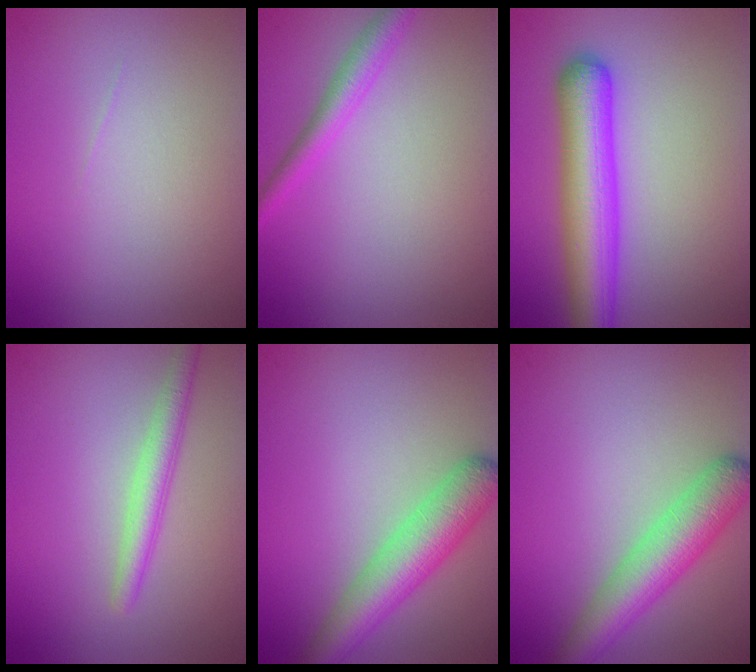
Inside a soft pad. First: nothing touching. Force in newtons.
{"total": 2.5, "press": 2.5, "slide": 0.0}
{"total": 6.9, "press": 6.9, "slide": 0.2}
{"total": 2.4, "press": 2.4, "slide": 0.1}
{"total": 5.4, "press": 5.4, "slide": 0.2}
{"total": 5.4, "press": 5.4, "slide": 0.2}